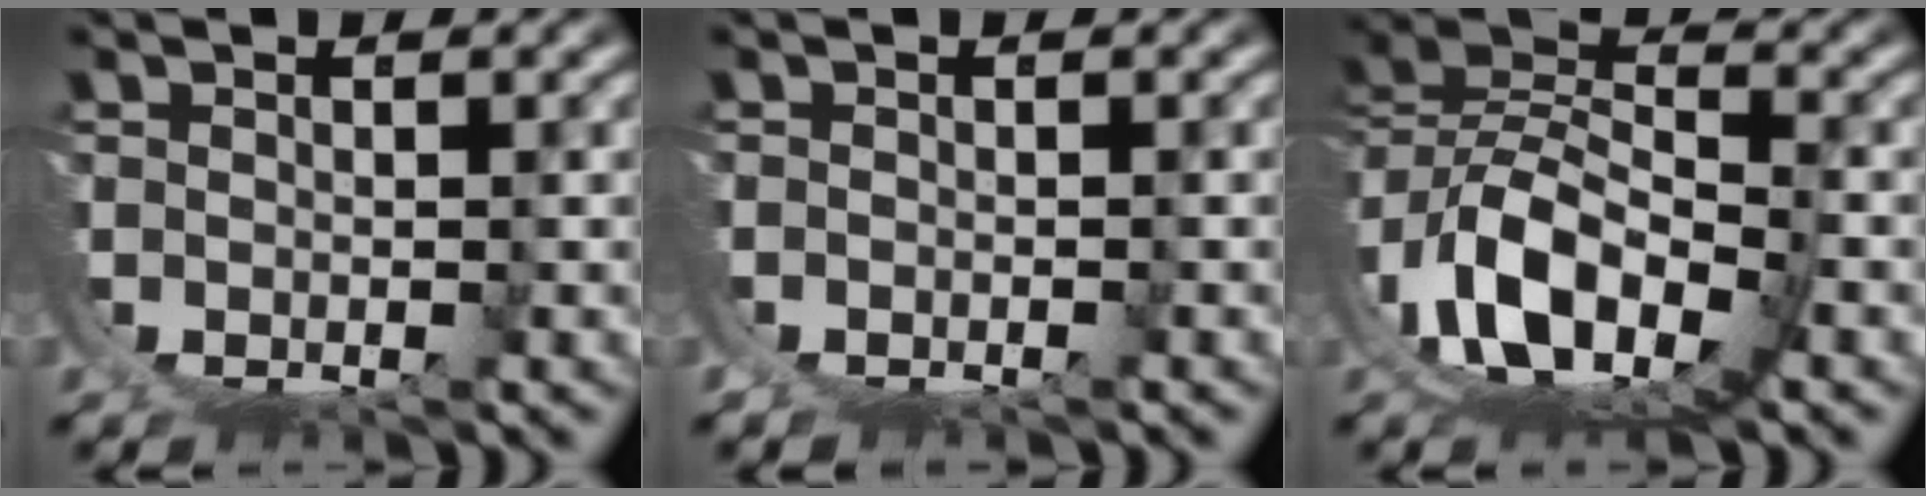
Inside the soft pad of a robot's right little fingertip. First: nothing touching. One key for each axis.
{"total": 1.6, "fx": -0.6, "fy": 1.4, "fz": 0.7, "tx": -0.023, "ty": -0.003, "tz": -0.009}
{"total": 11.3, "fx": 1.9, "fy": 7.4, "fz": 8.3, "tx": -0.180, "ty": -0.031, "tz": 0.037}